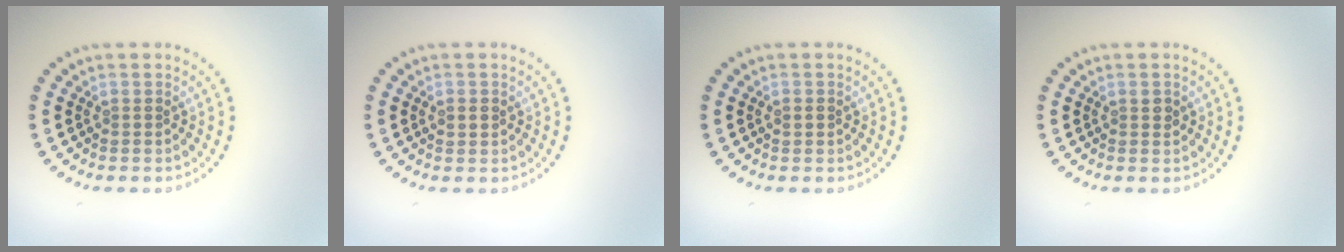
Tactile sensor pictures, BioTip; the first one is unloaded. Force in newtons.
{"total": 1.4, "press": 1.4, "slide": 0.2}
{"total": 1.0, "press": 1.0, "slide": 0.0}
{"total": 0.8, "press": 0.8, "slide": 0.3}